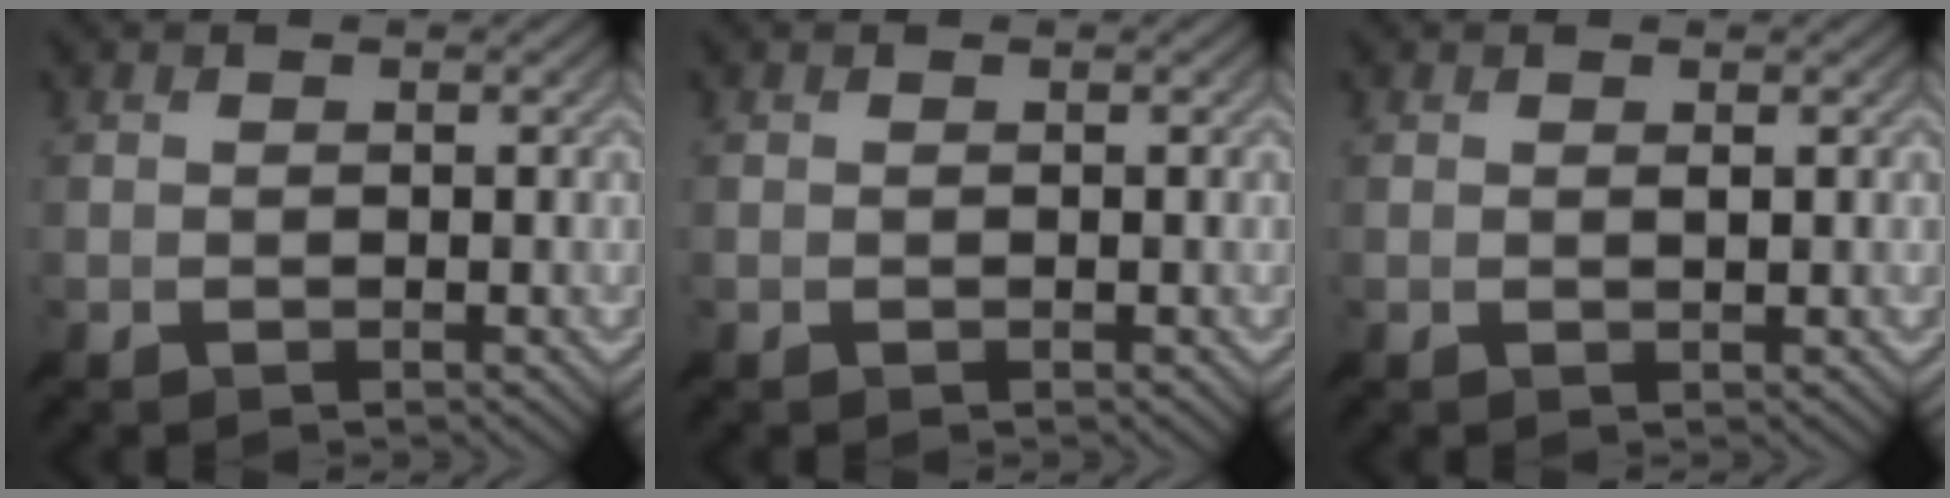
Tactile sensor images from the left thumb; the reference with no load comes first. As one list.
[{"total": 0.0}, {"total": 1.3, "force": [1.3, 0.1, 0.4], "torque": [-0.005, -0.001, 0.020]}]